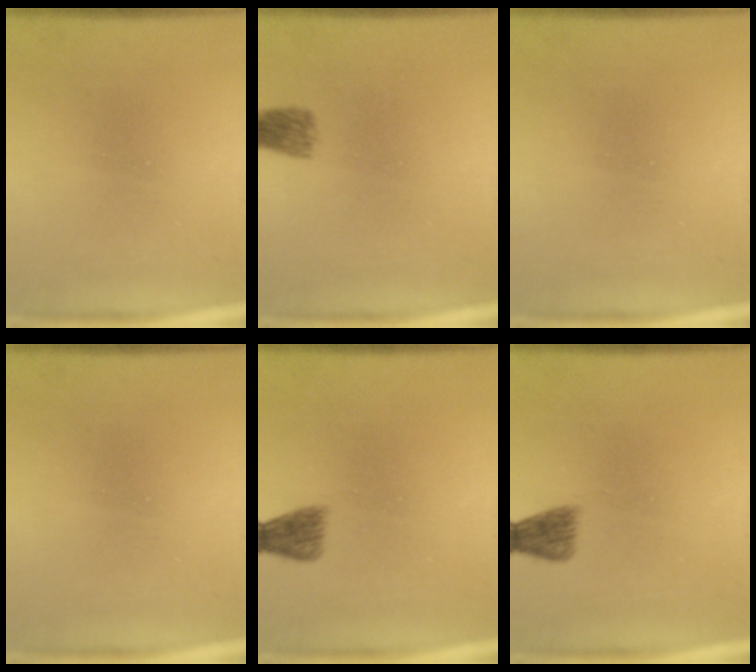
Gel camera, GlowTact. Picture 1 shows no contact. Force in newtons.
{"total": 2.6}
{"total": 0.0}
{"total": 0.0}
{"total": 2.1}
{"total": 2.1}